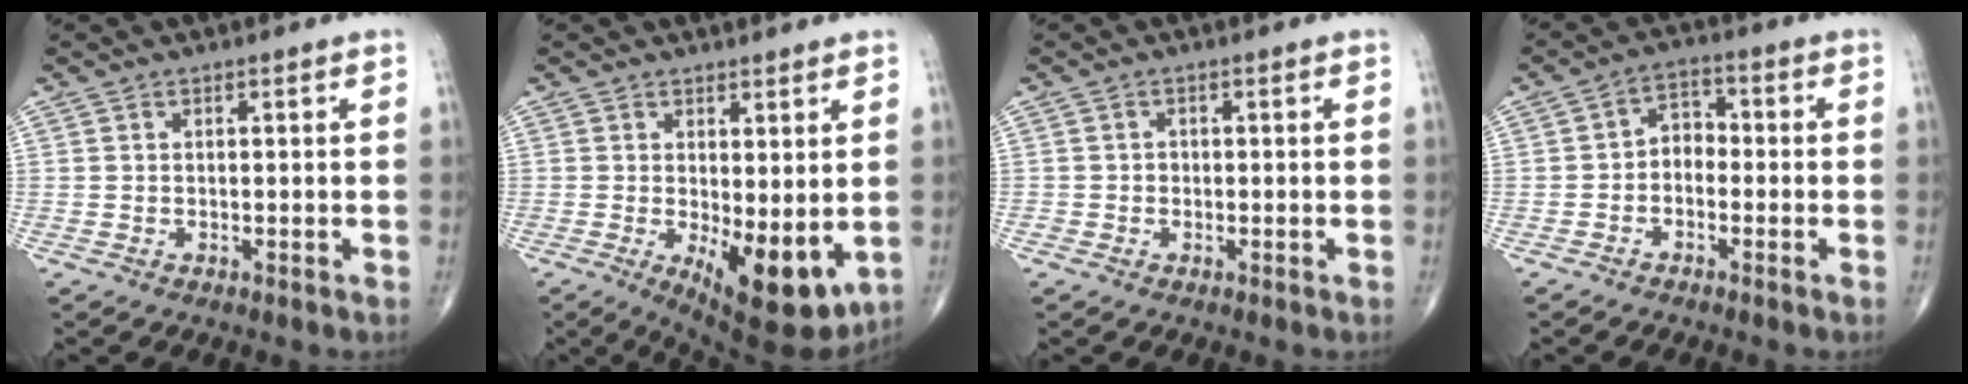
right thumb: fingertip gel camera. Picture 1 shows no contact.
{"total": 11.3, "force": [-1.8, 4.5, 10.1], "torque": [-0.137, -0.028, -0.011]}
{"total": 1.2, "force": [-0.4, 1.1, 0.2], "torque": [0.009, 0.006, -0.009]}
{"total": 4.4, "force": [-1.2, 3.3, 2.7], "torque": [-0.027, 0.026, -0.035]}